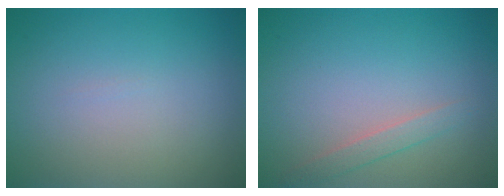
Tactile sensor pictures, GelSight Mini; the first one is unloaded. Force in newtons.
{"total": 1.4, "press": 1.4, "slide": 0.1}